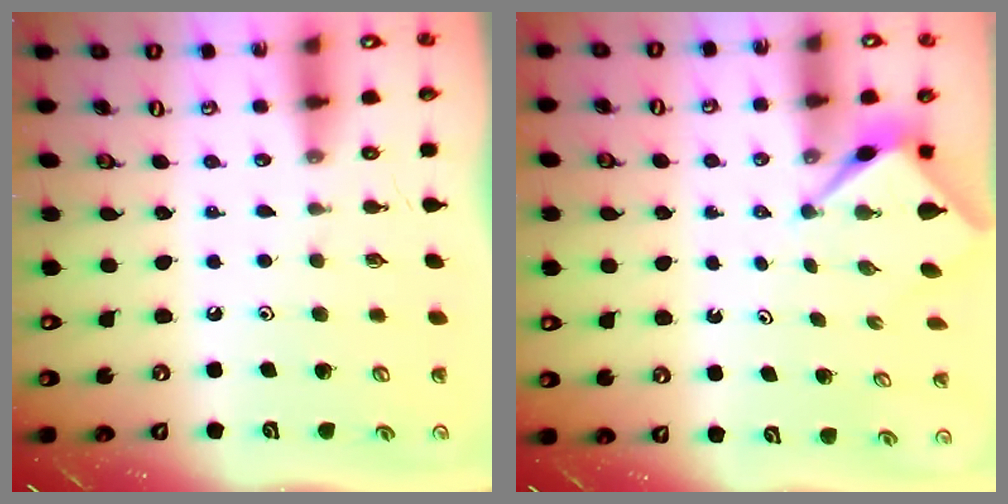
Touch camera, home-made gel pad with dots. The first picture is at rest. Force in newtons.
{"total": 2.8, "press": 2.8, "slide": 0.1}